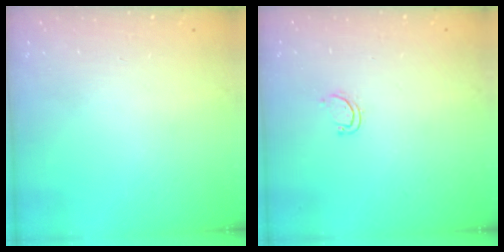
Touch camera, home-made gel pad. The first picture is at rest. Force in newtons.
{"total": 4.6, "press": 4.4, "slide": 1.2}